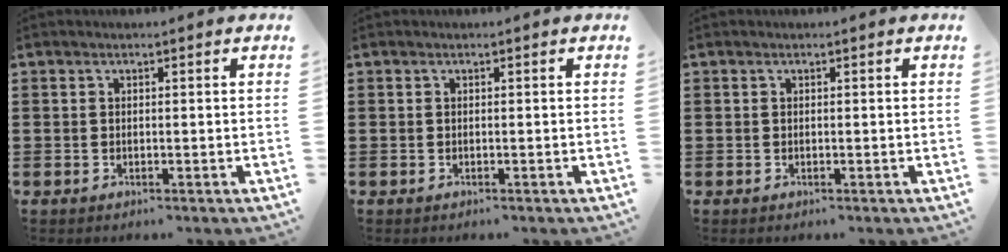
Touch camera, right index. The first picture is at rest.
{"total": 0.0}
{"total": 0.0}